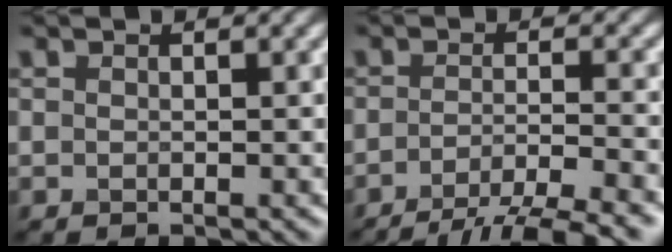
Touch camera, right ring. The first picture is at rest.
{"total": 6.6, "force": [-4.6, 1.3, 4.5], "torque": [-0.066, 0.003, -0.073]}